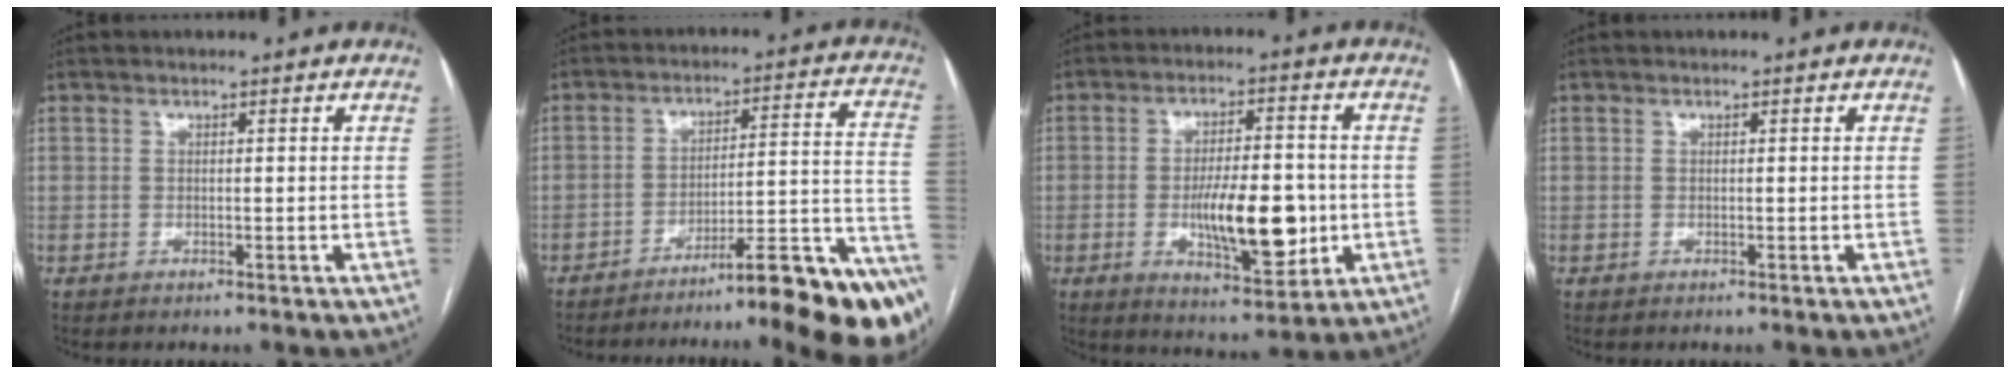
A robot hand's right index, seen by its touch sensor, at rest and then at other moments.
{"total": 19.3, "force": [-14.7, 0.5, 12.5], "torque": [-0.090, 0.038, -0.209]}
{"total": 12.1, "force": [-2.0, 3.9, 11.2], "torque": [-0.188, -0.005, -0.024]}
{"total": 0.0}